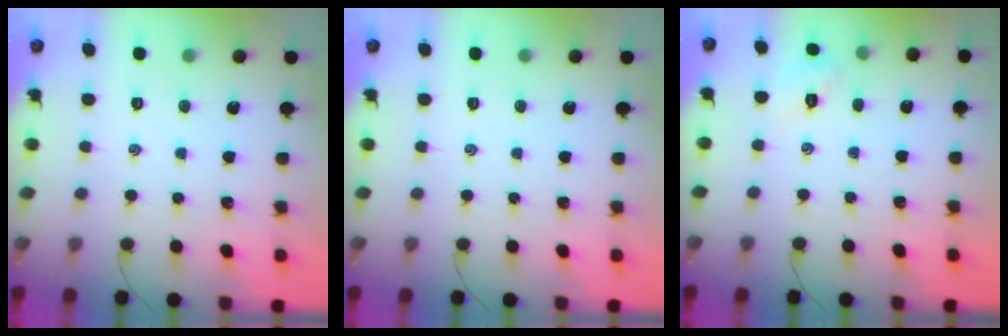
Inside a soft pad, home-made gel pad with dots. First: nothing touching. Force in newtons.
{"total": 0.0}
{"total": 2.7, "press": 2.6, "slide": 0.8}